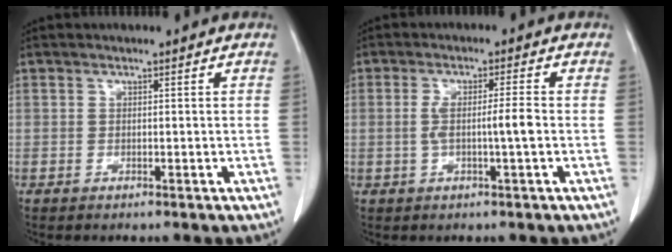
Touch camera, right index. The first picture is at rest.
{"total": 4.3, "force": [-0.7, -0.2, 4.2], "torque": [-0.082, 0.007, -0.008]}